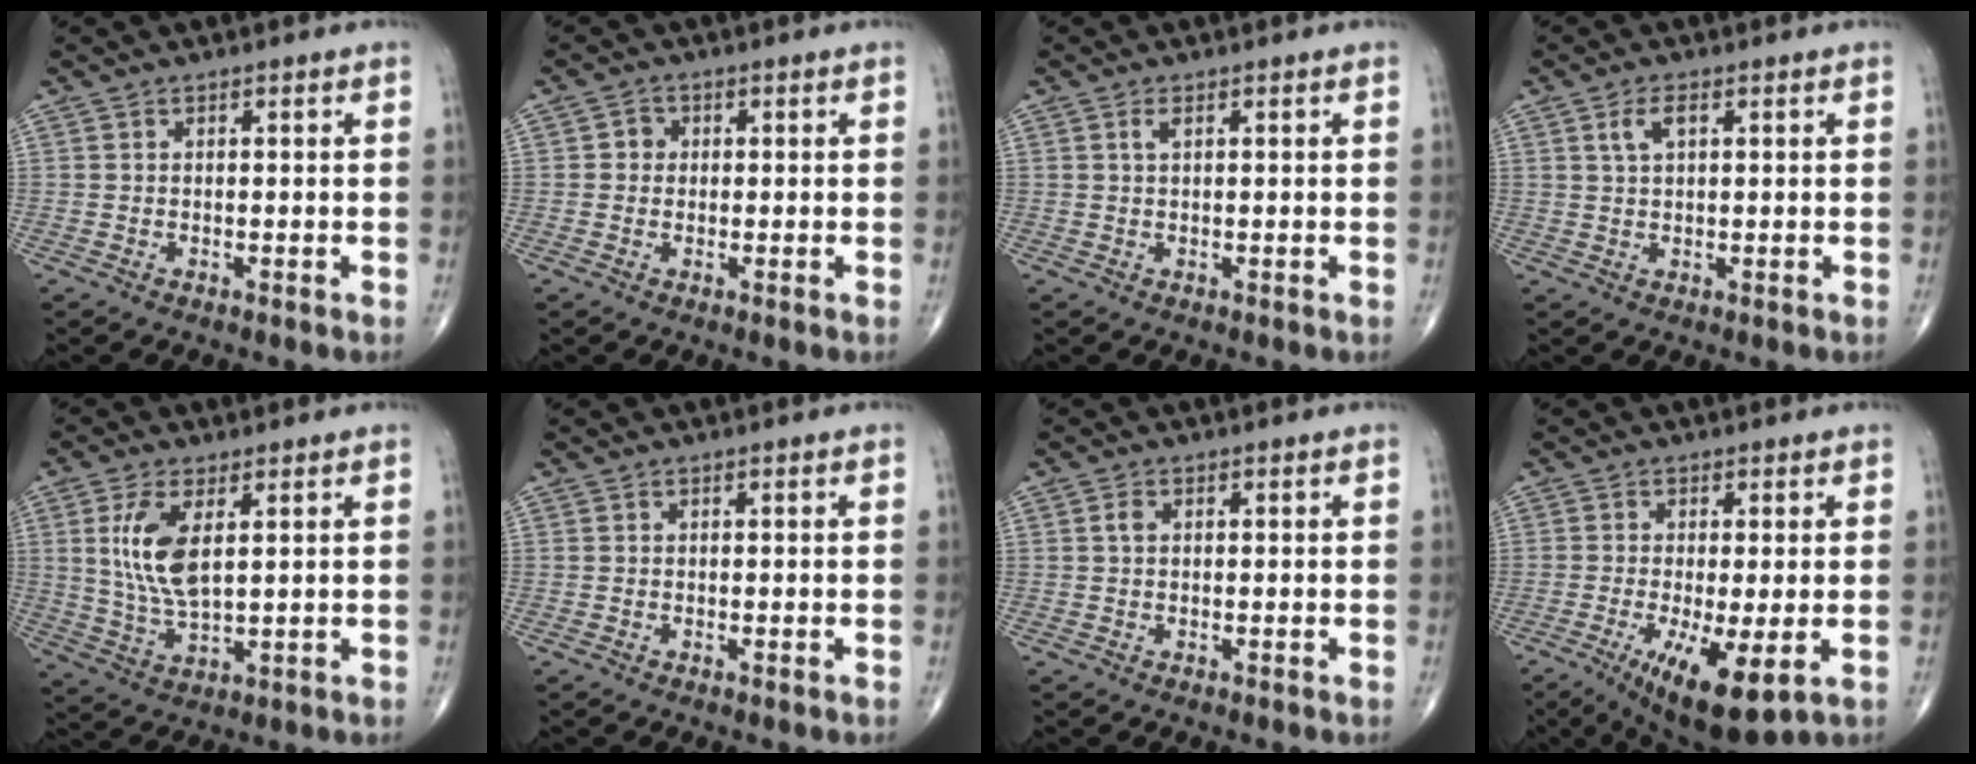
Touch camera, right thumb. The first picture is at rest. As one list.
[{"total": 2.0, "force": [0.1, 1.9, 0.7], "torque": [0.003, 0.006, -0.004]}, {"total": 1.2, "force": [0.5, 0.4, 1.0], "torque": [-0.023, 0.005, 0.010]}, {"total": 3.1, "force": [1.2, 1.4, 2.5], "torque": [-0.051, 0.006, 0.027]}, {"total": 9.7, "force": [2.5, 4.1, 8.4], "torque": [-0.171, -0.015, 0.056]}, {"total": 0.0}, {"total": 1.2, "force": [0.2, 0.8, 0.9], "torque": [-0.016, 0.003, 0.002]}, {"total": 11.4, "force": [-3.7, 3.2, 10.3], "torque": [-0.176, -0.023, -0.050]}]